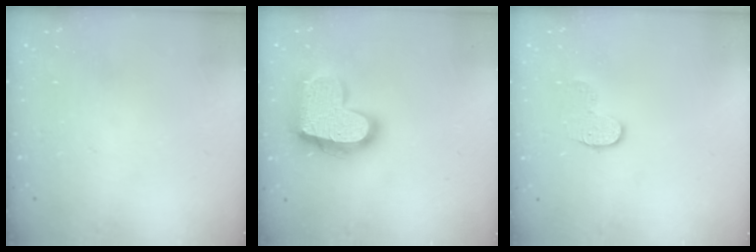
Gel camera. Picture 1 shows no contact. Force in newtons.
{"total": 20.3, "press": 20.3, "slide": 1.4}
{"total": 8.1, "press": 8.1, "slide": 0.4}